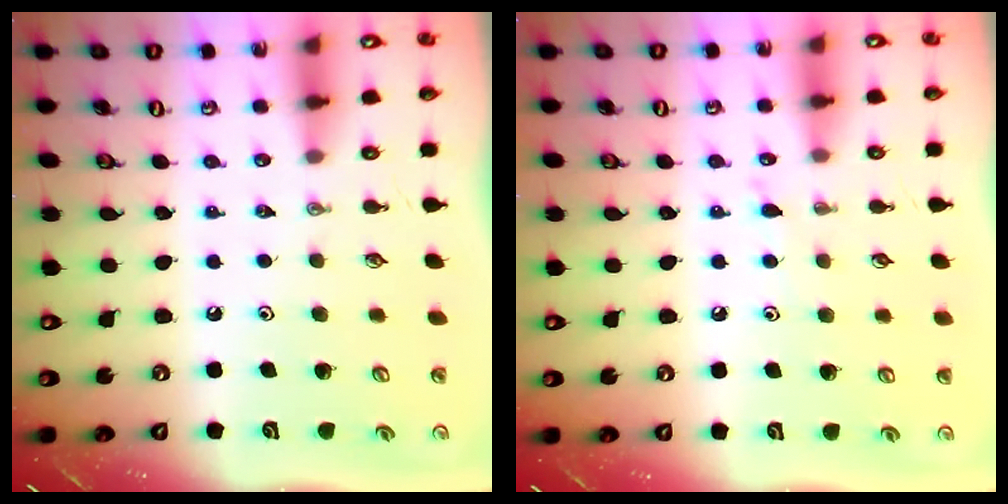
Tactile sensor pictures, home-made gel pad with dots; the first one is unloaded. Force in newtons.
{"total": 4.0, "press": 4.0, "slide": 0.5}